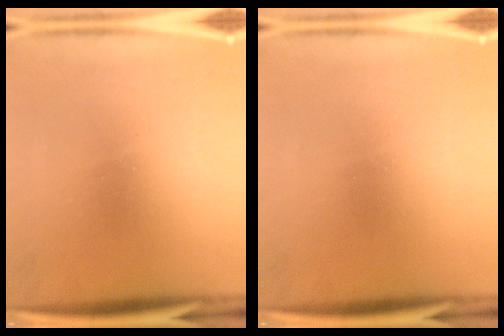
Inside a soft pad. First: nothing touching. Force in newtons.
{"total": 0.0}